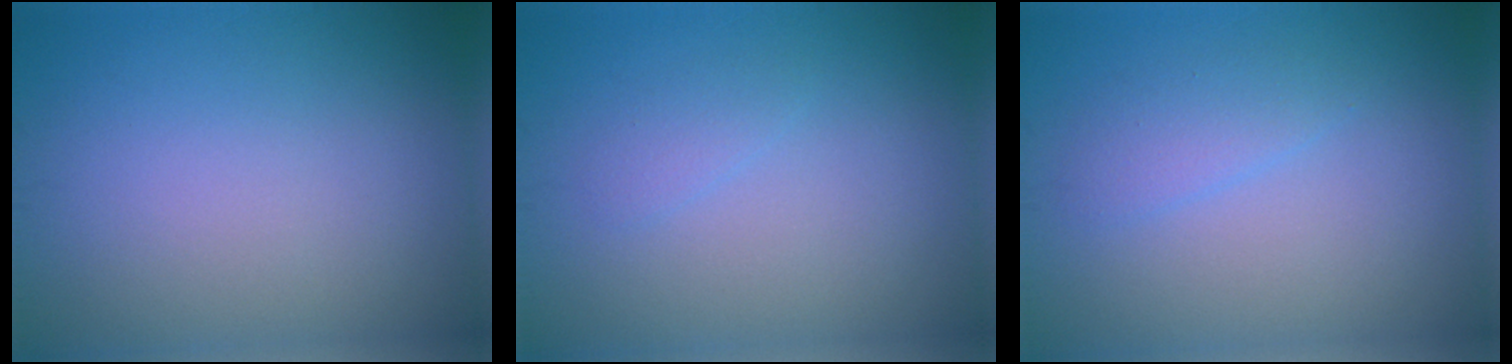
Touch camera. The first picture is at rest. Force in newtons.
{"total": 1.0, "press": 1.0, "slide": 0.1}
{"total": 1.6, "press": 1.6, "slide": 0.1}